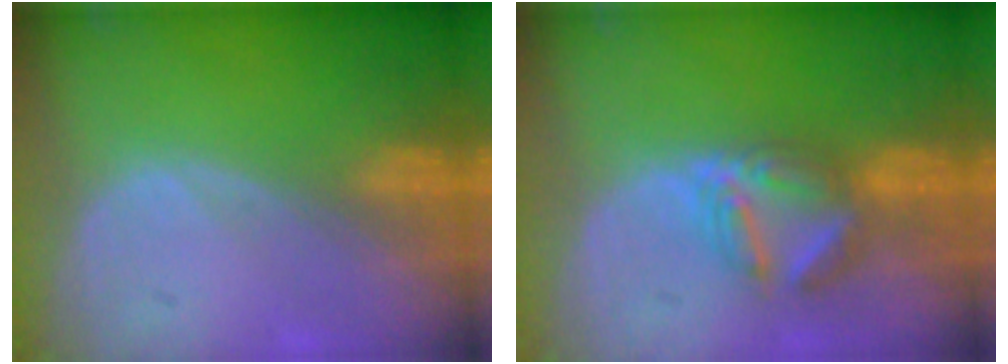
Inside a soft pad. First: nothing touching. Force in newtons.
{"total": 5.7, "press": 5.6, "slide": 1.2}